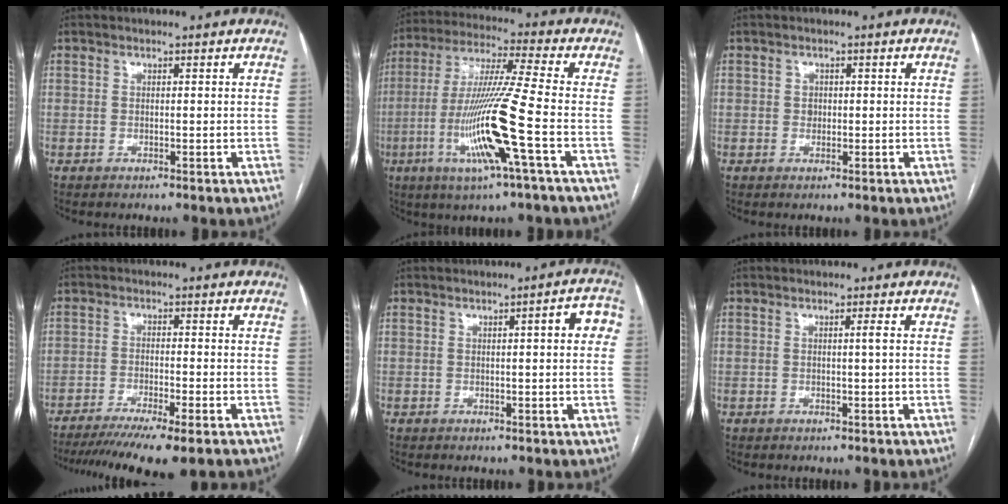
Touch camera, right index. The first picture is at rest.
{"total": 15.2, "force": [-4.5, -1.2, 14.5], "torque": [-0.295, -0.014, -0.092]}
{"total": 1.2, "force": [0.1, 1.1, 0.5], "torque": [-0.007, 0.002, 0.002]}
{"total": 12.5, "force": [-9.4, 0.3, 8.2], "torque": [-0.125, -0.030, -0.145]}
{"total": 4.3, "force": [0.6, 0.8, 4.2], "torque": [-0.044, 0.013, 0.002]}
{"total": 0.8, "force": [0.1, -0.2, 0.8], "torque": [-0.011, 0.001, 0.001]}